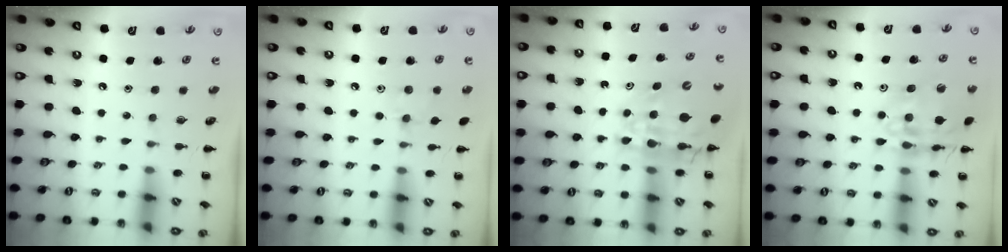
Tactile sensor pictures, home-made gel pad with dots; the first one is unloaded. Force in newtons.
{"total": 6.4, "press": 6.2, "slide": 1.6}
{"total": 14.0, "press": 13.4, "slide": 4.0}
{"total": 16.0, "press": 16.0, "slide": 1.7}